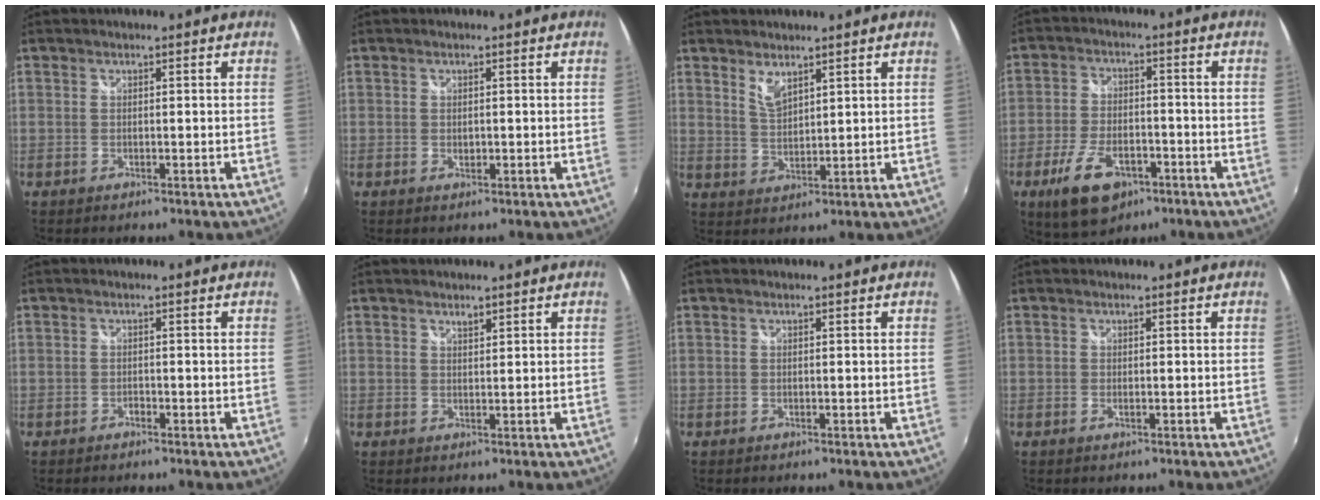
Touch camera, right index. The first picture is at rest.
{"total": 1.0, "force": [-0.1, 0.7, 0.7], "torque": [-0.011, -0.001, -0.002]}
{"total": 3.8, "force": [2.8, 1.3, 2.2], "torque": [-0.040, -0.004, 0.051]}
{"total": 11.7, "force": [-6.3, 6.1, 7.8], "torque": [-0.169, -0.012, -0.105]}
{"total": 0.8, "force": [-0.7, 0.4, 0.2], "torque": [-0.004, 0.000, -0.014]}
{"total": 1.2, "force": [1.0, 0.4, 0.5], "torque": [-0.005, 0.000, 0.016]}
{"total": 0.0}
{"total": 0.6, "force": [-0.2, 0.2, 0.5], "torque": [-0.010, 0.000, -0.004]}